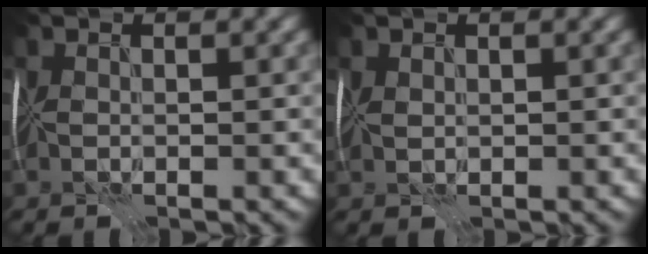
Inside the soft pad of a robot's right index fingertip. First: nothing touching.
{"total": 1.2, "force": [0.9, 0.7, 0.4], "torque": [-0.009, 0.014, 0.015]}